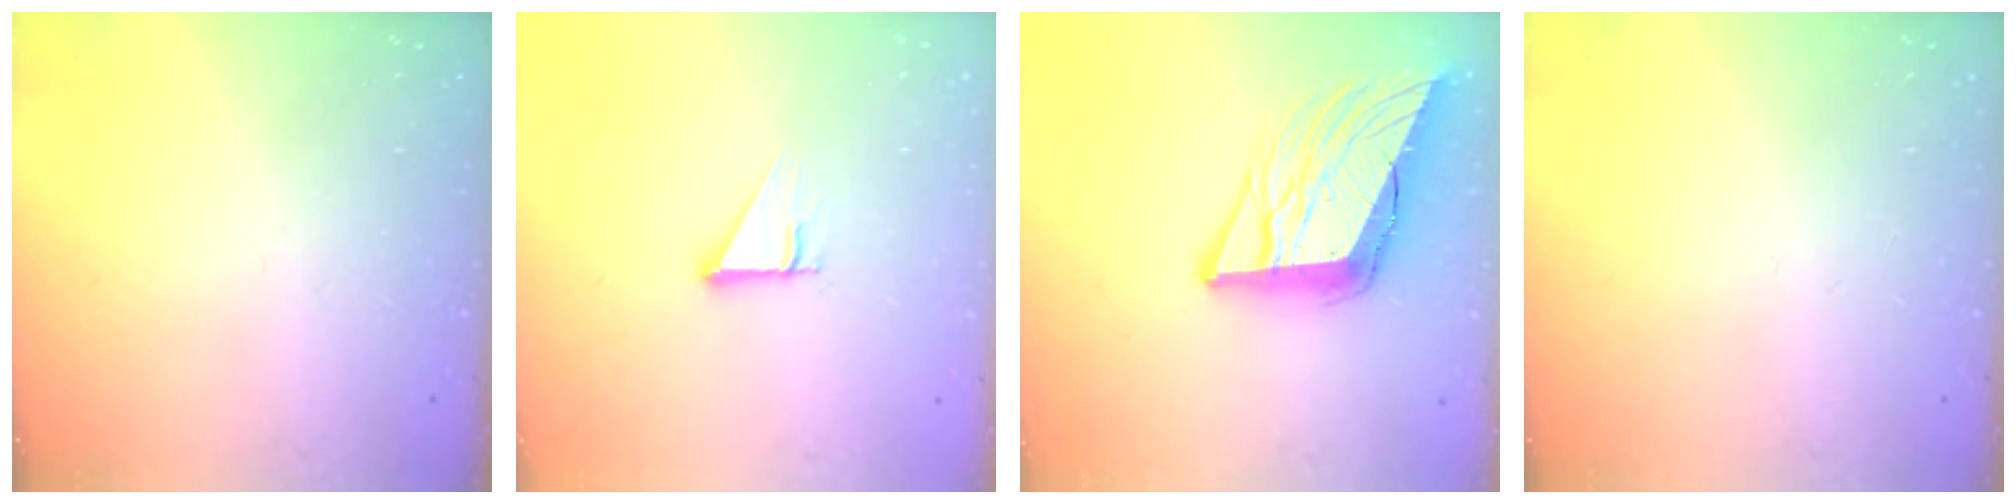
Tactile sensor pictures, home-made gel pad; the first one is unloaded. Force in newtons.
{"total": 2.5, "press": 2.5, "slide": 0.2}
{"total": 15.9, "press": 15.6, "slide": 3.0}
{"total": 0.0}